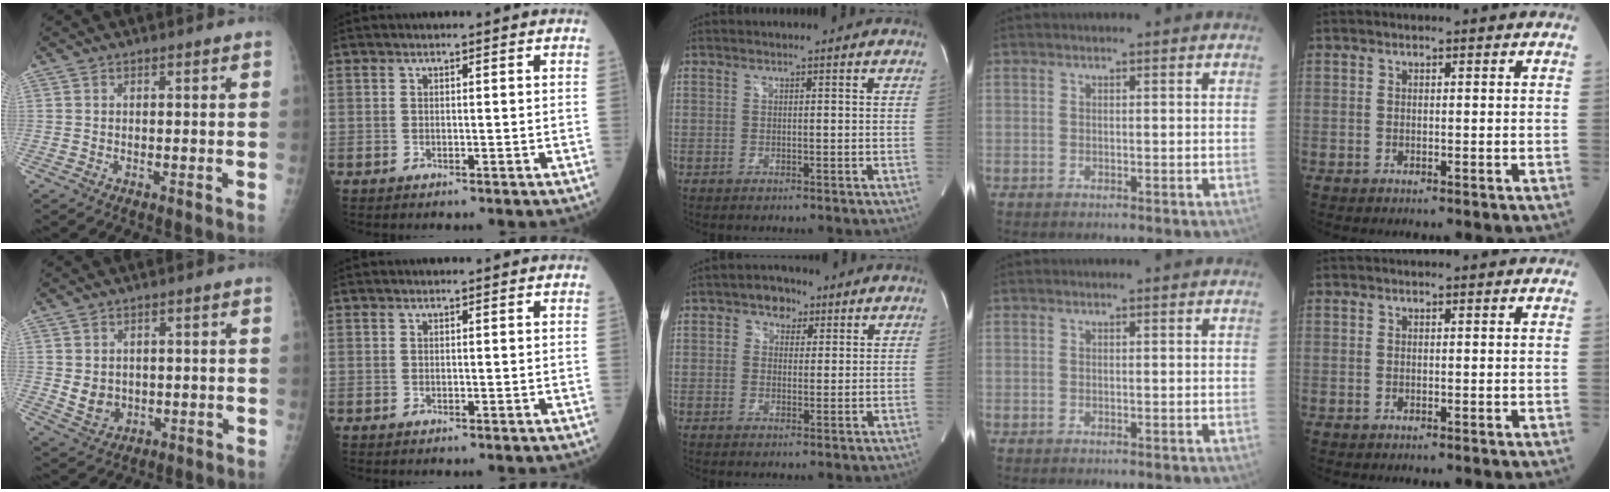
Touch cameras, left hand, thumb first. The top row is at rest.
{"thumb": {"total": 4.6, "force": [0.4, 3.9, 2.3], "torque": [-0.025, -0.008, 0.022]}, "middle": {"total": 4.2, "force": [2.0, 3.1, 1.9], "torque": [-0.026, 0.015, 0.031]}}